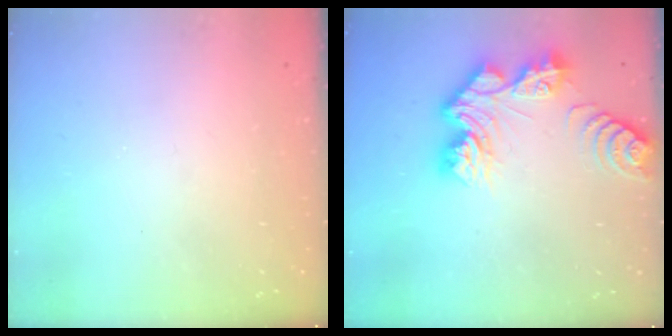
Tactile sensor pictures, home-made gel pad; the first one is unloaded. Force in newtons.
{"total": 13.2, "press": 13.2, "slide": 1.2}